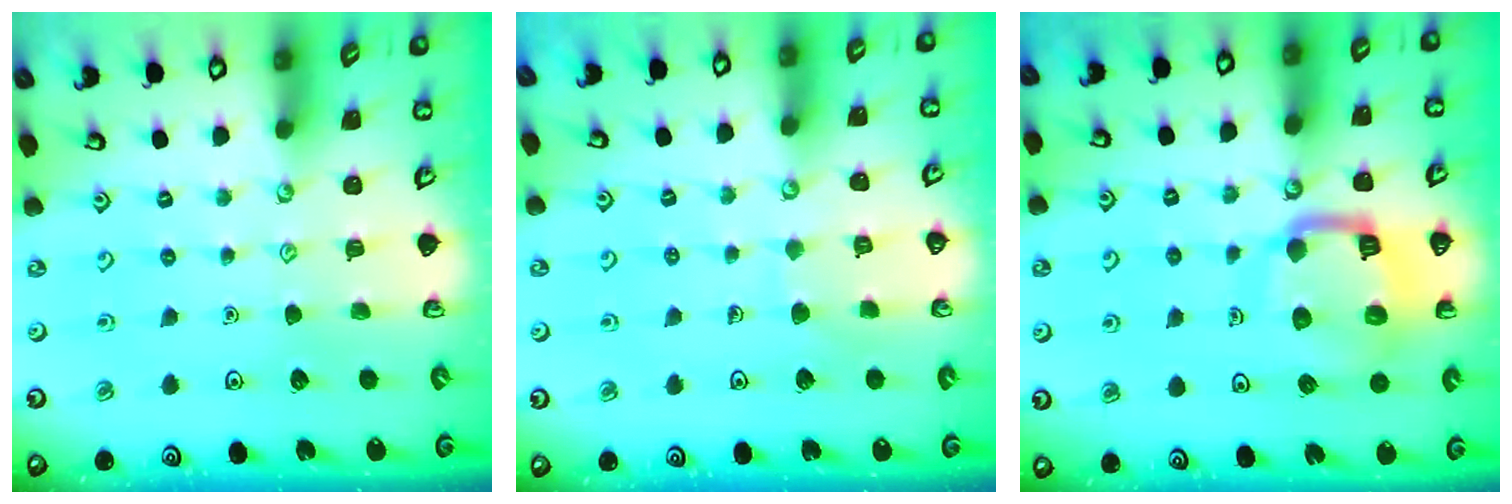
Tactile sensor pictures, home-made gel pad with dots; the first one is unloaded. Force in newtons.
{"total": 6.1, "press": 6.1, "slide": 0.5}
{"total": 13.8, "press": 13.7, "slide": 1.7}